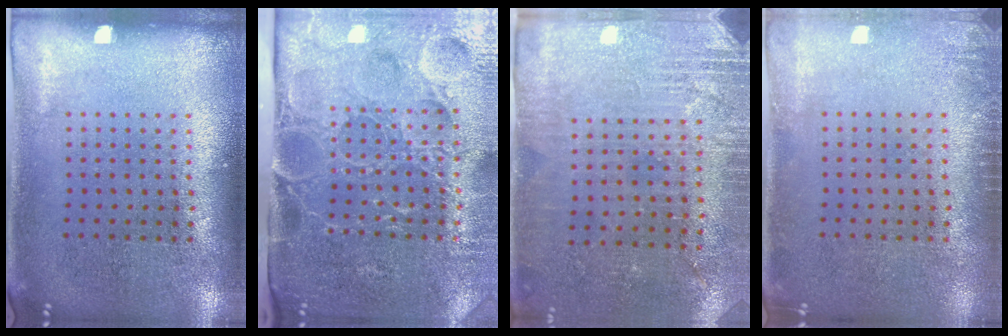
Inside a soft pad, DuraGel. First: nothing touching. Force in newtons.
{"total": 5.0, "press": 4.2, "slide": 2.6}
{"total": 2.8, "press": 2.7, "slide": 0.6}
{"total": 1.1, "press": 1.1, "slide": 0.2}